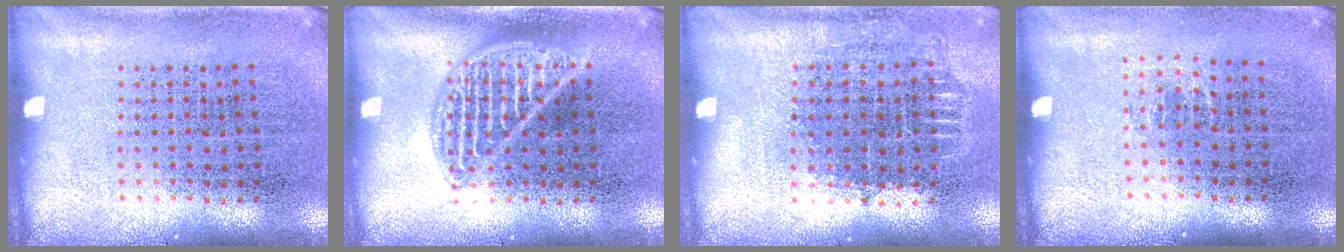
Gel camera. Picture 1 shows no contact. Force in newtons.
{"total": 2.3, "press": 2.3, "slide": 0.3}
{"total": 0.7, "press": 0.7, "slide": 0.2}
{"total": 0.7, "press": 0.4, "slide": 0.6}